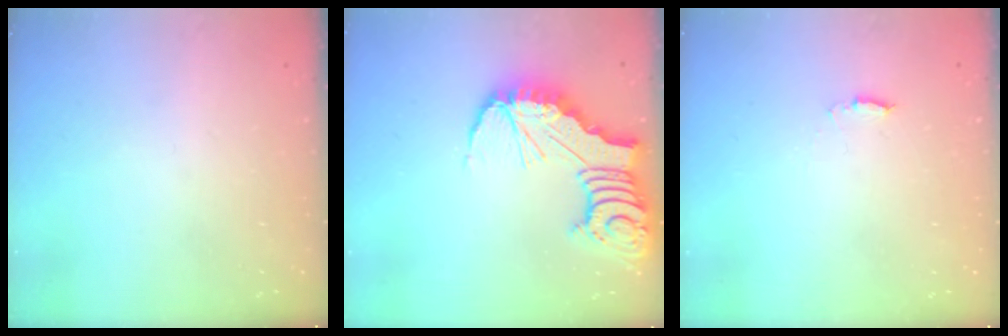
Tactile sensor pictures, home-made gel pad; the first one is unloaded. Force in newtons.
{"total": 13.6, "press": 13.5, "slide": 1.6}
{"total": 5.3, "press": 5.3, "slide": 0.5}